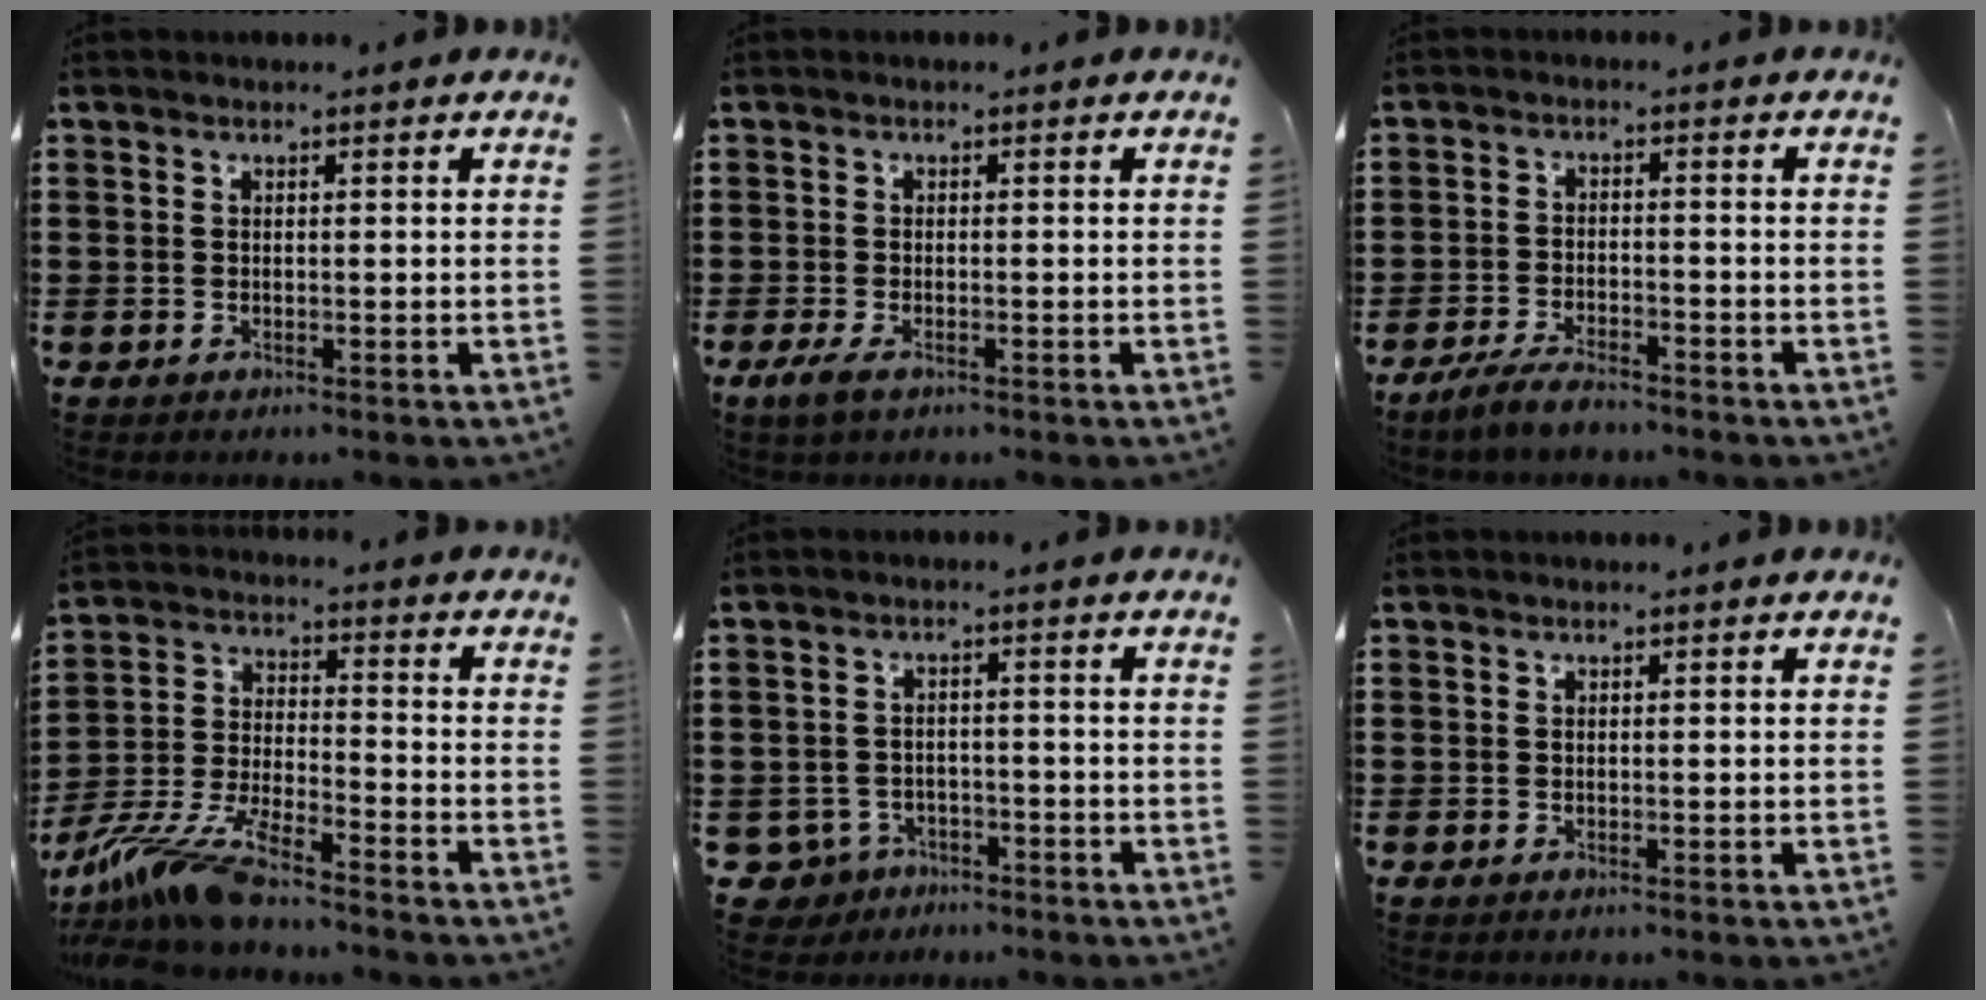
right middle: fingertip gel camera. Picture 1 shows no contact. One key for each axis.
{"total": 2.1, "fx": -1.1, "fy": 0.9, "fz": 1.5, "tx": -0.036, "ty": -0.001, "tz": -0.024}
{"total": 4.3, "fx": -3.7, "fy": 0.9, "fz": 1.8, "tx": -0.045, "ty": 0.000, "tz": -0.076}
{"total": 10.2, "fx": -8.9, "fy": 0.6, "fz": 5.0, "tx": -0.121, "ty": -0.003, "tz": -0.182}
{"total": 3.3, "fx": -2.8, "fy": 1.8, "fz": 0.5, "tx": -0.039, "ty": -0.003, "tz": -0.067}
{"total": 0.0}